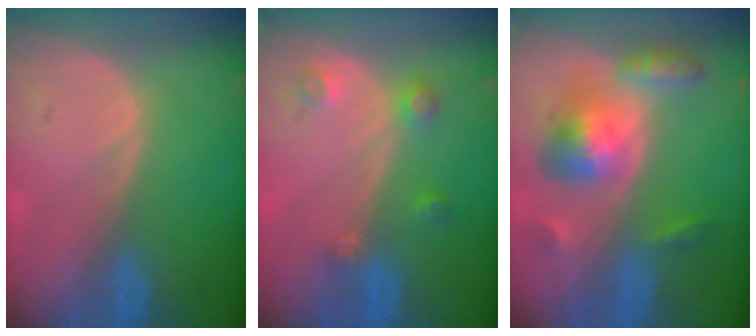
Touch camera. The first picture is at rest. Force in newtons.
{"total": 3.5, "press": 3.1, "slide": 1.7}
{"total": 7.3, "press": 7.3, "slide": 0.5}